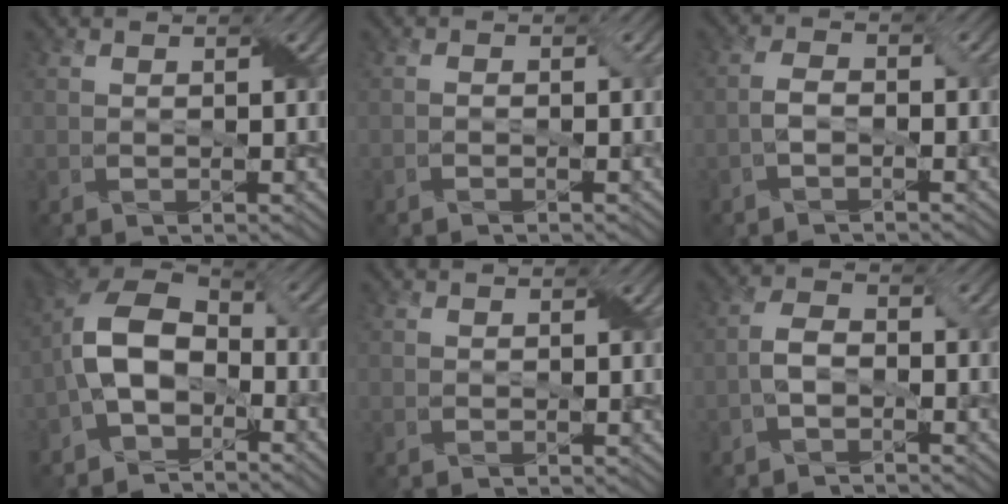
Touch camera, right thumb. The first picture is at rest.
{"total": 1.1, "force": [-0.6, 0.2, 1.0], "torque": [-0.022, 0.004, -0.012]}
{"total": 2.6, "force": [-1.2, 1.0, 2.0], "torque": [-0.045, 0.008, -0.029]}
{"total": 10.2, "force": [-3.0, 6.4, 7.4], "torque": [-0.155, 0.009, -0.078]}
{"total": 0.0}
{"total": 3.5, "force": [-1.7, 1.7, 2.6], "torque": [-0.055, 0.011, -0.039]}